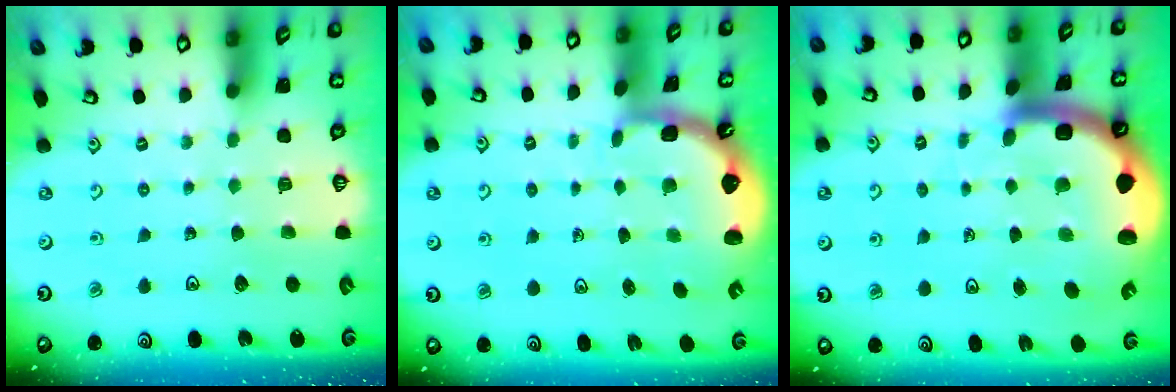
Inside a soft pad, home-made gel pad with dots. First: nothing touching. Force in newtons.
{"total": 2.4, "press": 1.7, "slide": 1.7}
{"total": 10.8, "press": 10.6, "slide": 2.1}